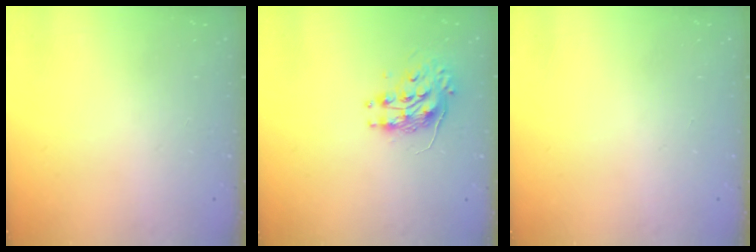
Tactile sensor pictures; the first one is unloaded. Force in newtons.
{"total": 9.0, "press": 9.0, "slide": 0.4}
{"total": 0.0}